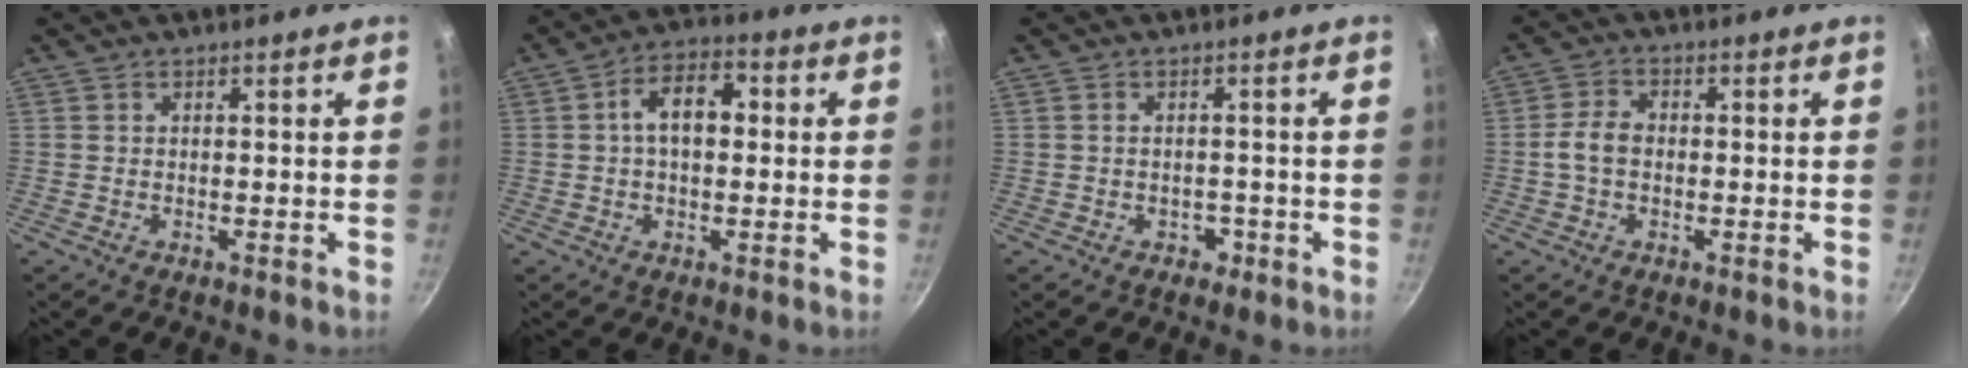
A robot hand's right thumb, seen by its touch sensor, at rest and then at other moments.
{"total": 8.4, "force": [1.0, 5.1, 6.6], "torque": [-0.083, 0.024, 0.005]}
{"total": 2.0, "force": [-0.9, 1.5, 0.9], "torque": [-0.002, 0.013, -0.006]}
{"total": 4.6, "force": [-0.5, 3.2, 3.3], "torque": [-0.062, 0.020, -0.015]}